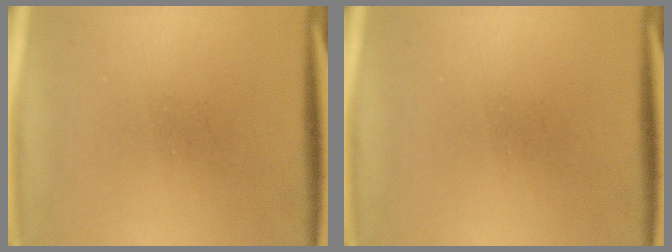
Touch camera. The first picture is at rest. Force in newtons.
{"total": 0.0}